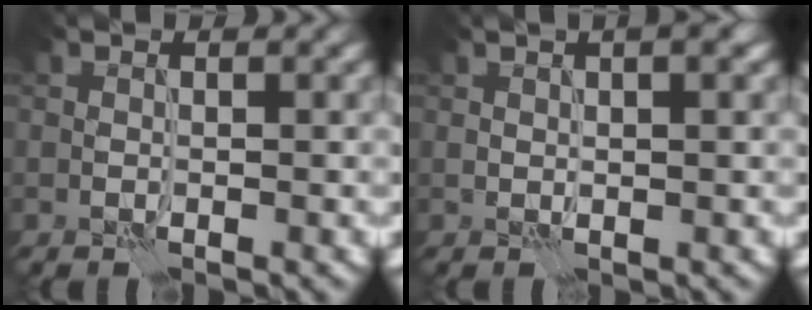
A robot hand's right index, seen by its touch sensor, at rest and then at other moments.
{"total": 3.4, "force": [1.6, 1.3, 2.6], "torque": [-0.028, 0.010, 0.013]}